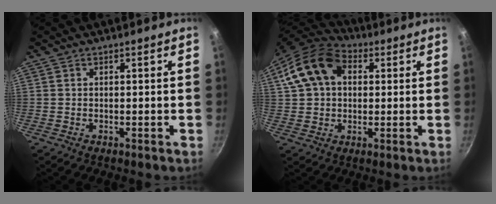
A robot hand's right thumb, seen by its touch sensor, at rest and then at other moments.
{"total": 14.7, "force": [4.0, 10.5, 9.6], "torque": [-0.158, 0.025, 0.055]}